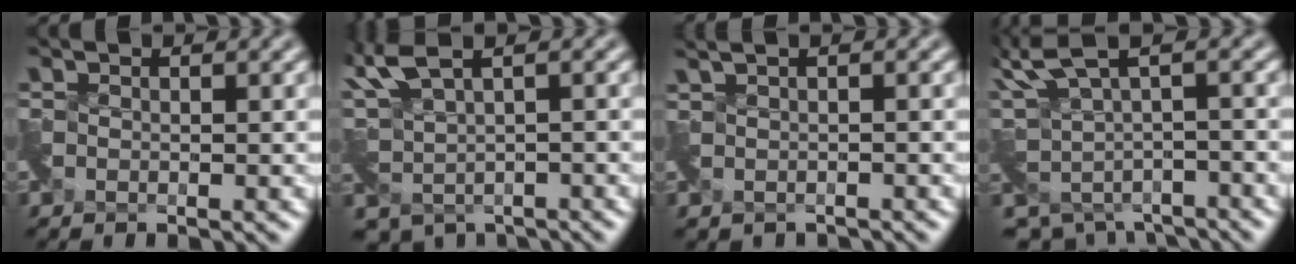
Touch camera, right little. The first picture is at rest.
{"total": 5.1, "force": [1.9, 2.9, 3.7], "torque": [-0.103, -0.020, 0.045]}
{"total": 2.2, "force": [-0.3, 1.2, 1.8], "torque": [-0.038, -0.014, -0.003]}
{"total": 5.2, "force": [0.3, 3.0, 4.2], "torque": [-0.099, -0.032, 0.025]}